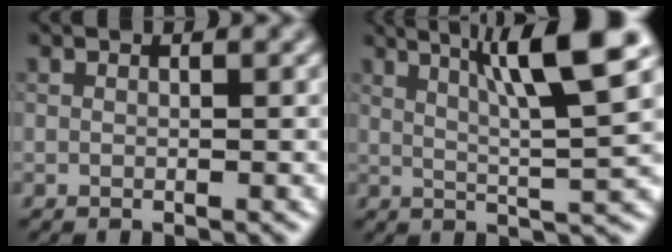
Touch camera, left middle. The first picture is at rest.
{"total": 9.4, "force": [4.2, 1.4, 8.3], "torque": [-0.111, 0.017, 0.069]}